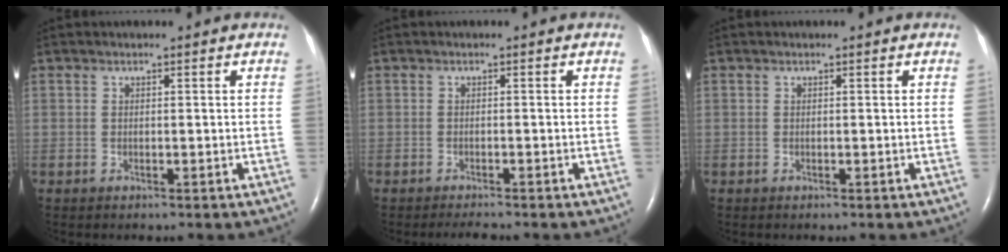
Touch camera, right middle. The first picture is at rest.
{"total": 2.3, "force": [-2.1, 0.1, 1.0], "torque": [-0.019, -0.006, -0.028]}
{"total": 0.0}